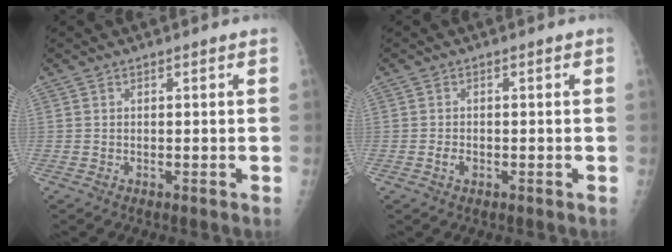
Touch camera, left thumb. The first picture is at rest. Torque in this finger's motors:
{"motor_torque": [-0.35, 0.17, 0.26, 0.14, 0.03]}